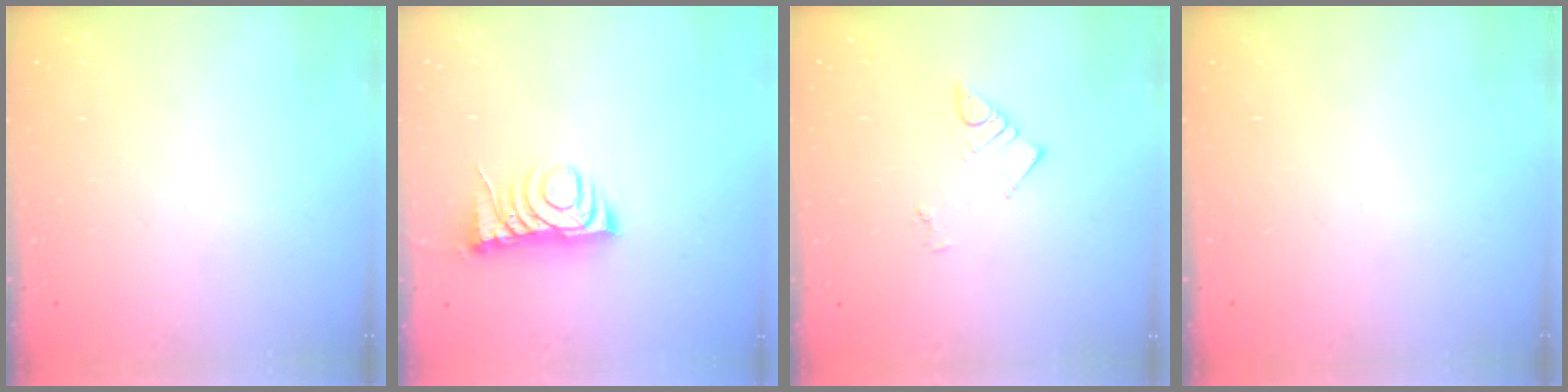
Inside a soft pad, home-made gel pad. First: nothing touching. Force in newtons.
{"total": 7.8, "press": 7.7, "slide": 0.7}
{"total": 4.1, "press": 4.1, "slide": 0.2}
{"total": 0.0}